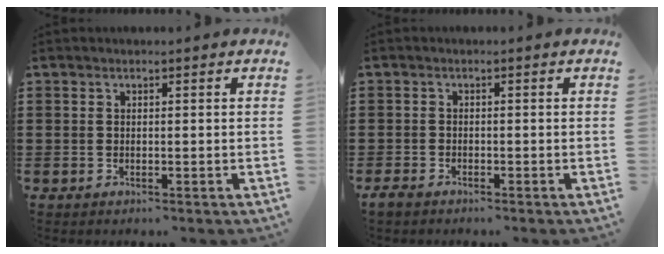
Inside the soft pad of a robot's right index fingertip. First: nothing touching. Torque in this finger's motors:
{"motor_torque": [-2.14, 0.00, -1.05, -0.21]}